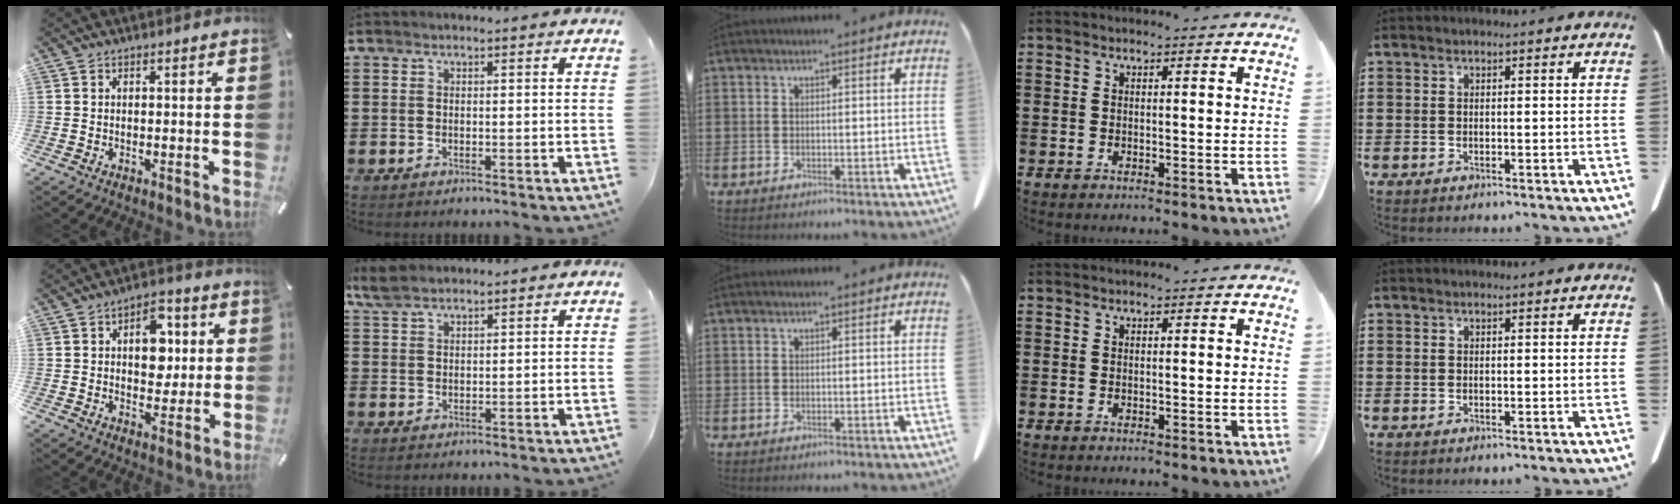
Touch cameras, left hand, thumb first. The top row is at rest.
{"thumb": {"total": 9.9, "force": [1.9, 7.0, 6.7], "torque": [-0.075, -0.005, 0.026]}, "index": {"total": 3.7, "force": [2.7, 1.3, 2.1], "torque": [-0.048, 0.004, 0.052]}}